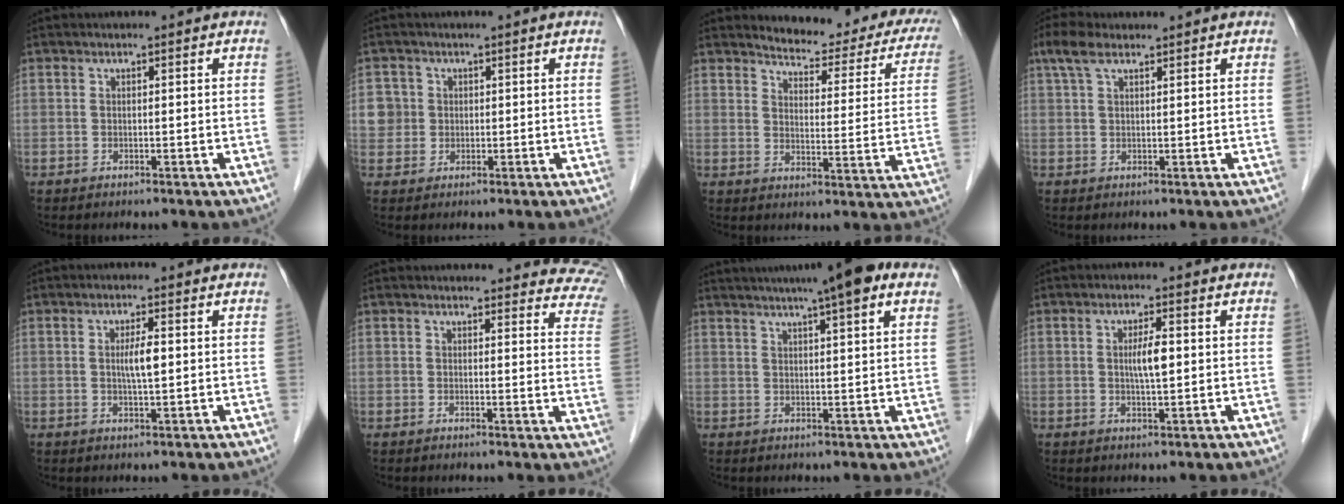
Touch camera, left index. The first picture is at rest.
{"total": 2.4, "force": [0.3, 2.4, 0.0], "torque": [0.012, 0.006, 0.006]}
{"total": 17.8, "force": [15.9, 4.2, 6.6], "torque": [-0.058, -0.050, 0.171]}
{"total": 4.0, "force": [2.8, 1.5, 2.4], "torque": [-0.062, 0.025, 0.059]}
{"total": 3.2, "force": [0.3, 0.4, 3.1], "torque": [-0.056, -0.002, 0.006]}
{"total": 16.0, "force": [15.1, 3.9, 3.2], "torque": [0.005, -0.049, 0.134]}
{"total": 11.8, "force": [8.3, 0.7, 8.4], "torque": [-0.127, 0.030, 0.106]}
{"total": 3.5, "force": [0.3, 0.5, 3.5], "torque": [-0.061, 0.000, 0.006]}